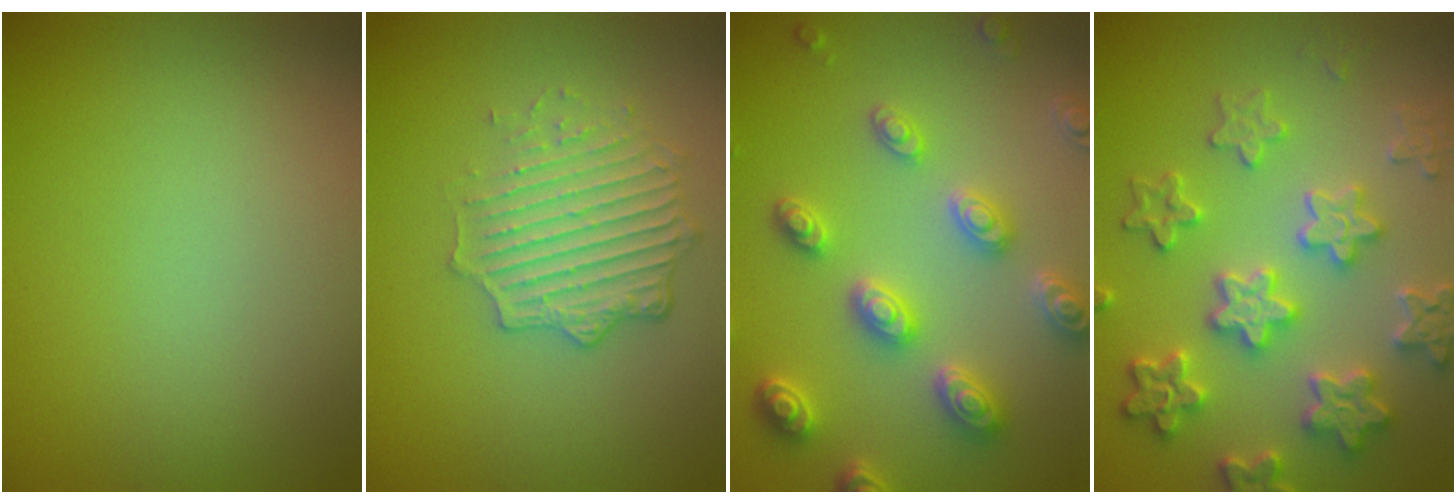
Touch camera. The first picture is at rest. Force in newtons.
{"total": 4.8, "press": 3.6, "slide": 3.2}
{"total": 5.3, "press": 5.1, "slide": 1.2}
{"total": 6.1, "press": 6.0, "slide": 1.2}